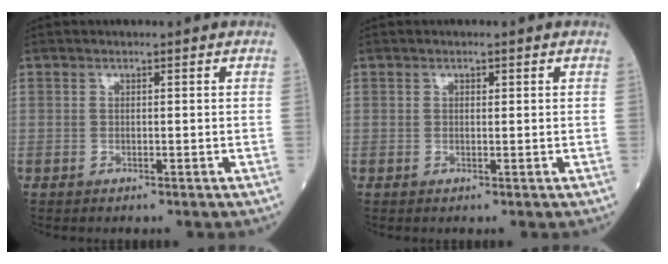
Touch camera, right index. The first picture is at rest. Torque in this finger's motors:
{"motor_torque": [0.02, 0.01, -0.03, -0.01]}